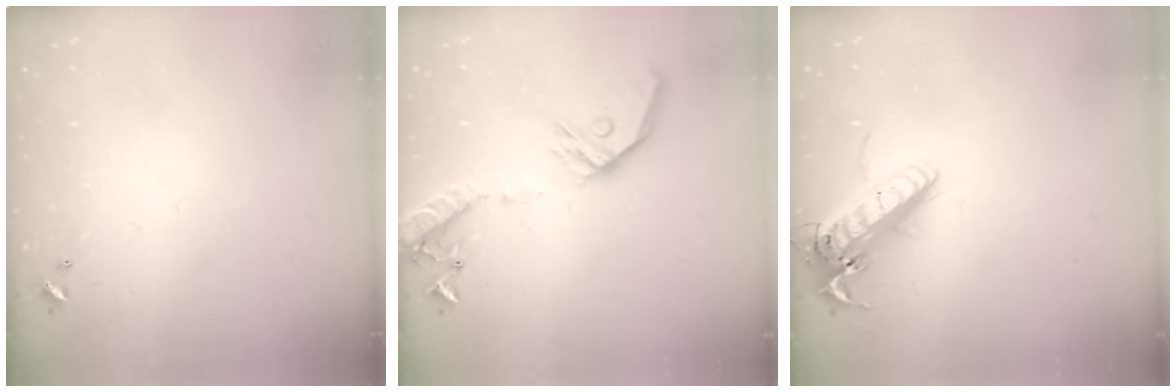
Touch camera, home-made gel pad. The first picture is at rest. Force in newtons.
{"total": 16.3, "press": 16.0, "slide": 3.2}
{"total": 17.8, "press": 17.5, "slide": 3.3}